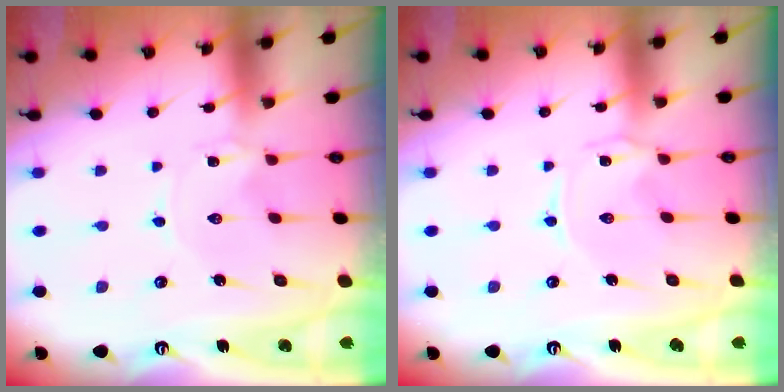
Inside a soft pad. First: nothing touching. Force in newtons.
{"total": 0.6, "press": 0.6, "slide": 0.0}